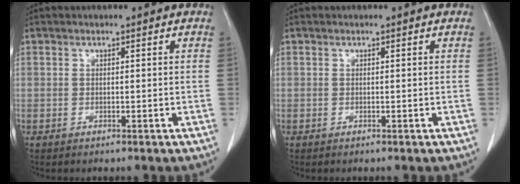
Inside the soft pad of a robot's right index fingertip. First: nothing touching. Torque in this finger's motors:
{"motor_torque": [0.00, 0.00, 0.00, 0.00]}